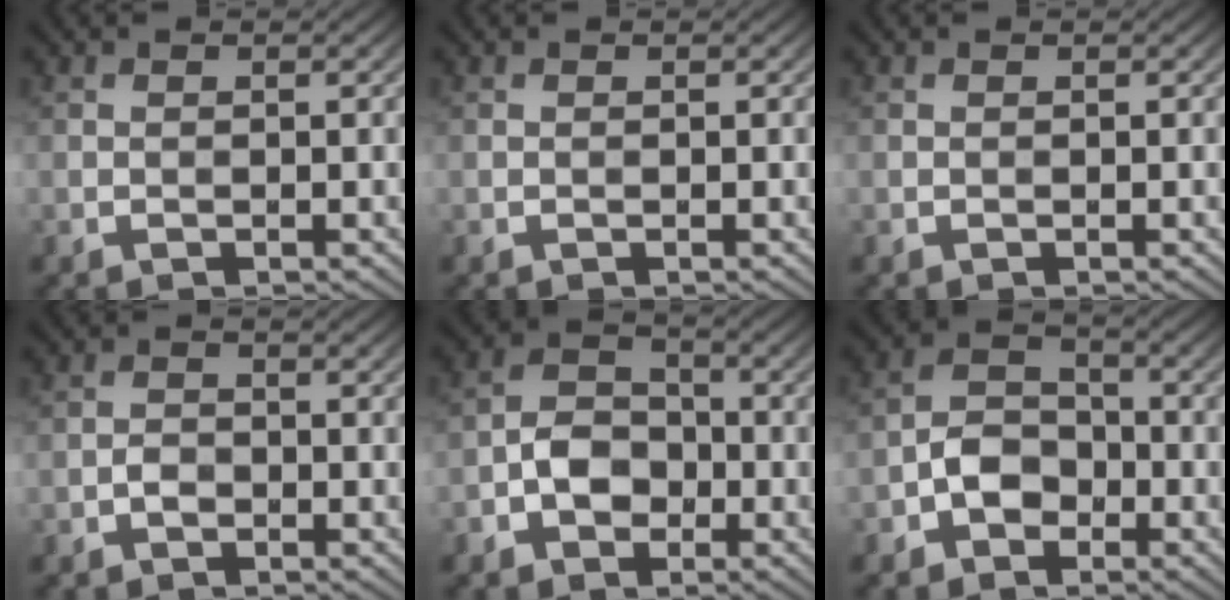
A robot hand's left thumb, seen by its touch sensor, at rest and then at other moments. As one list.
[{"total": 0.0}, {"total": 0.0}, {"total": 1.6, "force": [-0.8, 1.1, 0.9], "torque": [-0.016, 0.002, -0.019]}, {"total": 5.6, "force": [-2.0, 4.0, 3.3], "torque": [-0.061, 0.003, -0.045]}, {"total": 5.2, "force": [-2.3, 3.7, 2.9], "torque": [-0.052, 0.006, -0.052]}]